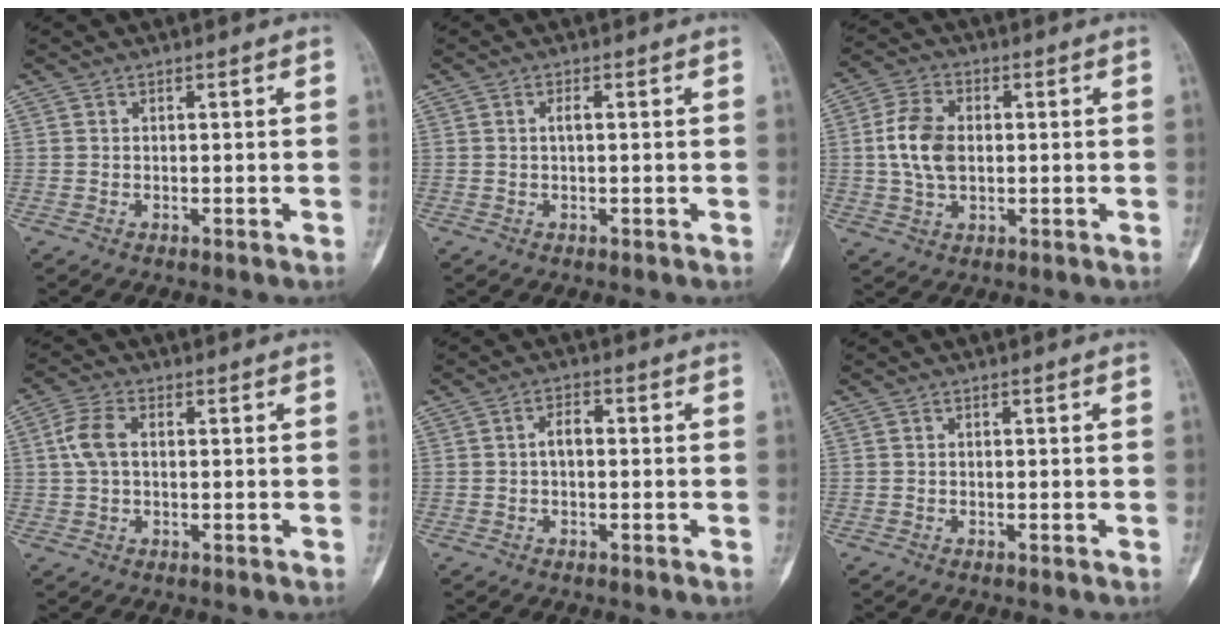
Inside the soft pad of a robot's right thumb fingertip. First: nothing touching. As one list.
[{"total": 1.1, "force": [0.1, 0.3, 1.0], "torque": [-0.020, 0.002, 0.000]}, {"total": 8.8, "force": [0.4, 5.8, 6.6], "torque": [-0.125, 0.009, 0.007]}, {"total": 5.4, "force": [0.7, 3.1, 4.3], "torque": [-0.101, 0.015, 0.011]}, {"total": 2.9, "force": [-0.1, 1.7, 2.4], "torque": [-0.035, 0.014, -0.007]}, {"total": 0.0}]